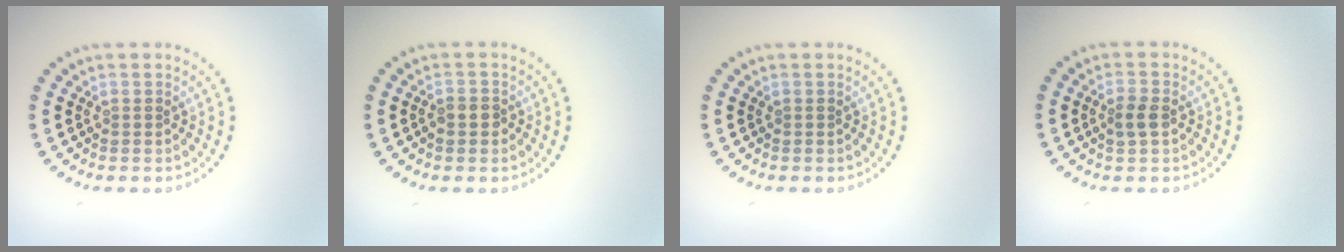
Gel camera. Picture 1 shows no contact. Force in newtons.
{"total": 1.7, "press": 1.6, "slide": 0.5}
{"total": 0.0}
{"total": 1.7, "press": 1.7, "slide": 0.2}